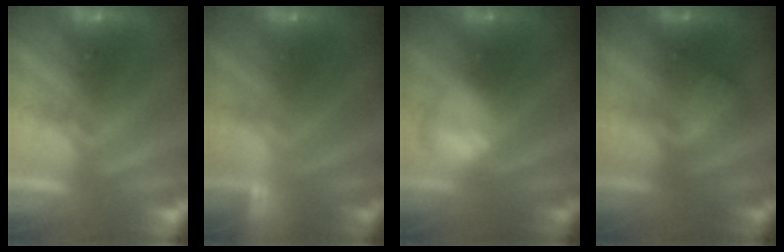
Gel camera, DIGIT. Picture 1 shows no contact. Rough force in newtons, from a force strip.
{"total": 2.1}
{"total": 2.4}
{"total": 2.0}